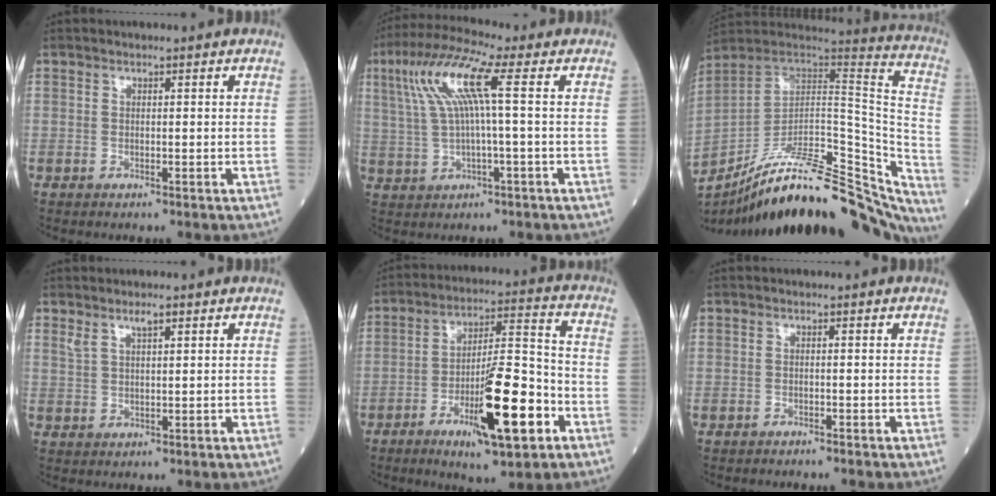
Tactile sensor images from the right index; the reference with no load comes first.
{"total": 9.6, "force": [2.4, 0.2, 9.3], "torque": [-0.196, 0.027, 0.049]}
{"total": 33.3, "force": [-27.2, 7.7, 17.7], "torque": [-0.207, -0.002, -0.382]}
{"total": 2.6, "force": [1.8, 0.5, 1.8], "torque": [-0.038, 0.006, 0.037]}
{"total": 15.2, "force": [-6.4, 2.5, 13.6], "torque": [-0.228, -0.006, -0.100]}
{"total": 1.6, "force": [-1.5, 0.1, 0.5], "torque": [-0.009, 0.000, -0.019]}